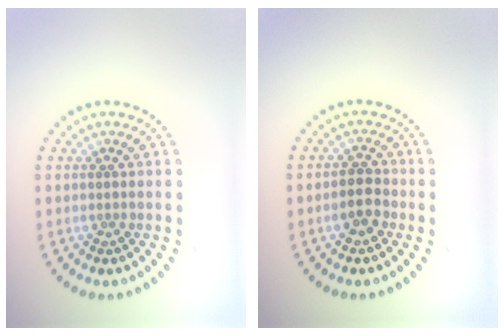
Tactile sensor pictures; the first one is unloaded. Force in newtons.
{"total": 2.3, "press": 2.3, "slide": 0.6}